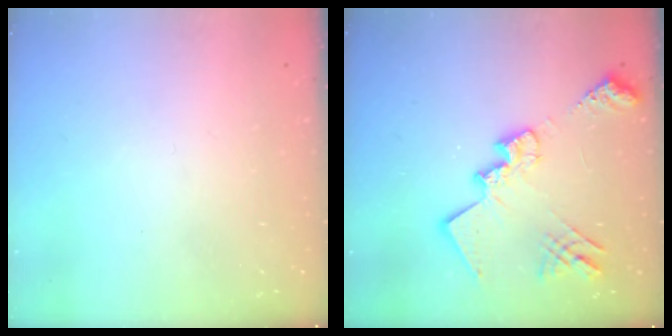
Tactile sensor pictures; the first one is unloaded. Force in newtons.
{"total": 20.1, "press": 20.1, "slide": 1.1}